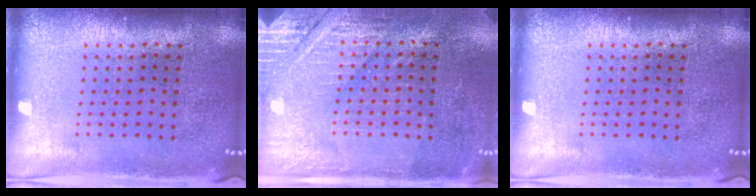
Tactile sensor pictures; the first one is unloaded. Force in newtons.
{"total": 2.9, "press": 2.9, "slide": 0.4}
{"total": 0.0}